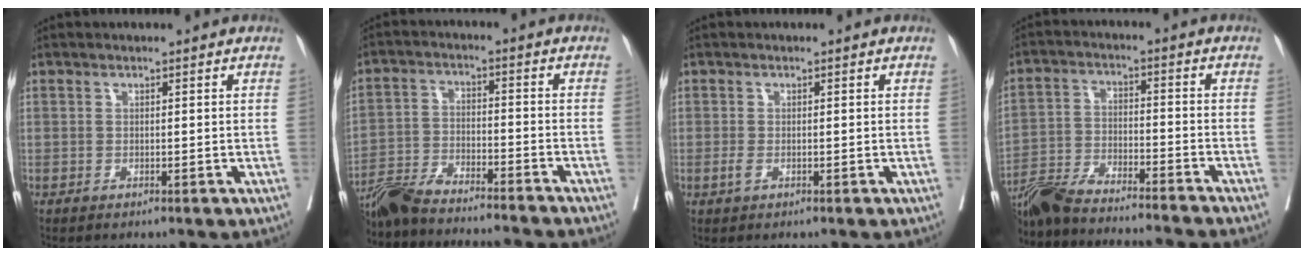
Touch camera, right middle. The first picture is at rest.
{"total": 15.1, "force": [-14.1, 0.8, 5.4], "torque": [-0.094, -0.004, -0.227]}
{"total": 1.0, "force": [-0.4, 0.4, 0.8], "torque": [-0.021, -0.002, -0.006]}
{"total": 18.2, "force": [-16.8, 0.6, 7.0], "torque": [-0.133, -0.018, -0.269]}